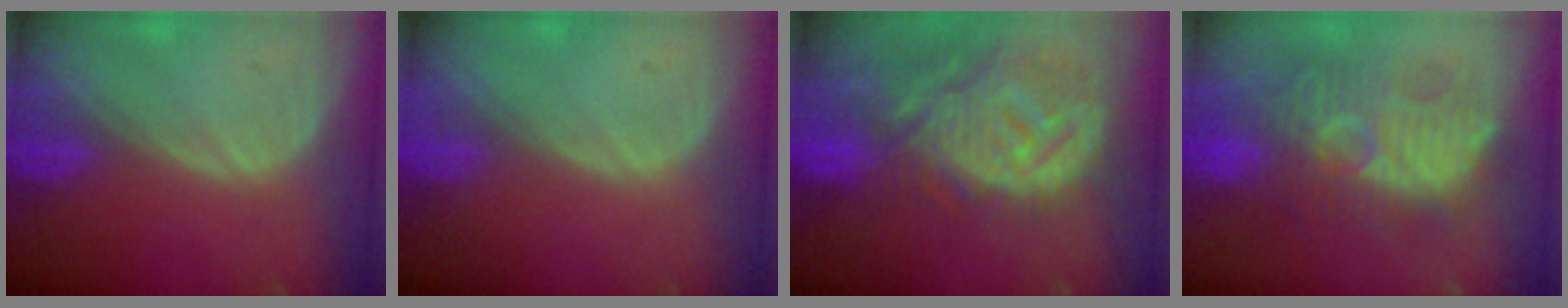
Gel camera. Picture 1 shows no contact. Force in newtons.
{"total": 0.0}
{"total": 12.8, "press": 11.3, "slide": 6.0}
{"total": 10.6, "press": 10.5, "slide": 1.1}